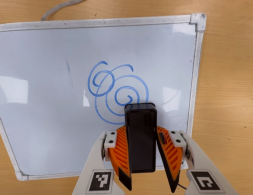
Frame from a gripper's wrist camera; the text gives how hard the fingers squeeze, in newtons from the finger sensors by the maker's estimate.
{"total": 6.4, "left": 6.4, "right": 6.5}